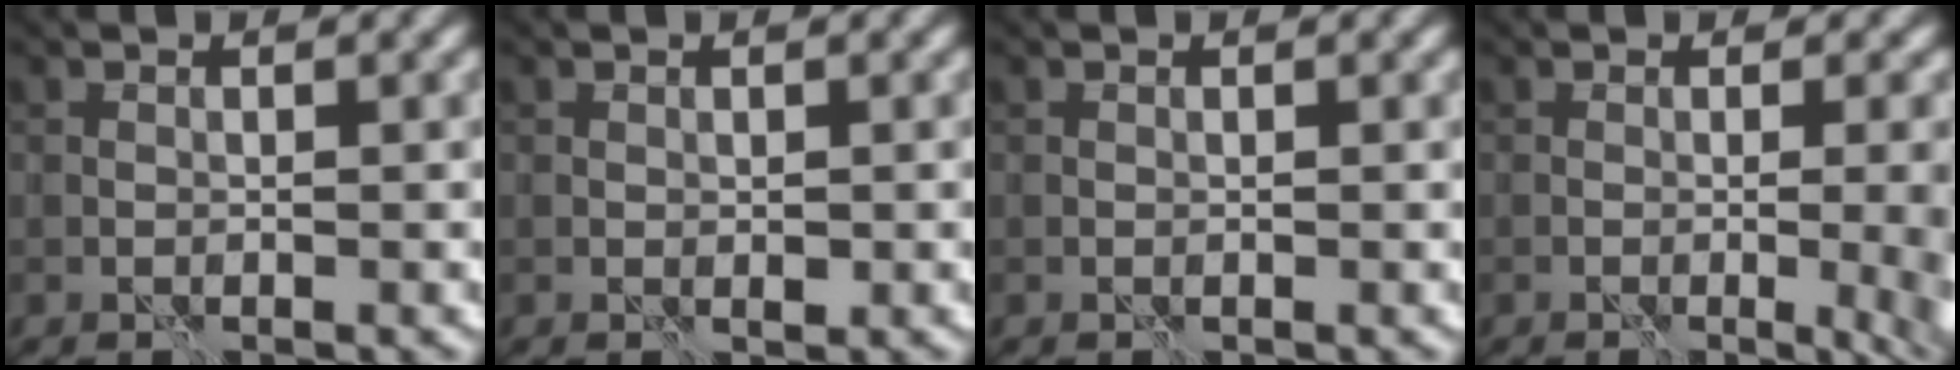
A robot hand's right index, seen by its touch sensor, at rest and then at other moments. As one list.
[{"total": 0.6, "force": [0.0, 0.4, 0.5], "torque": [-0.006, -0.001, 0.000]}, {"total": 0.0}, {"total": 7.9, "force": [-1.0, 3.3, 7.1], "torque": [-0.050, 0.001, -0.009]}]